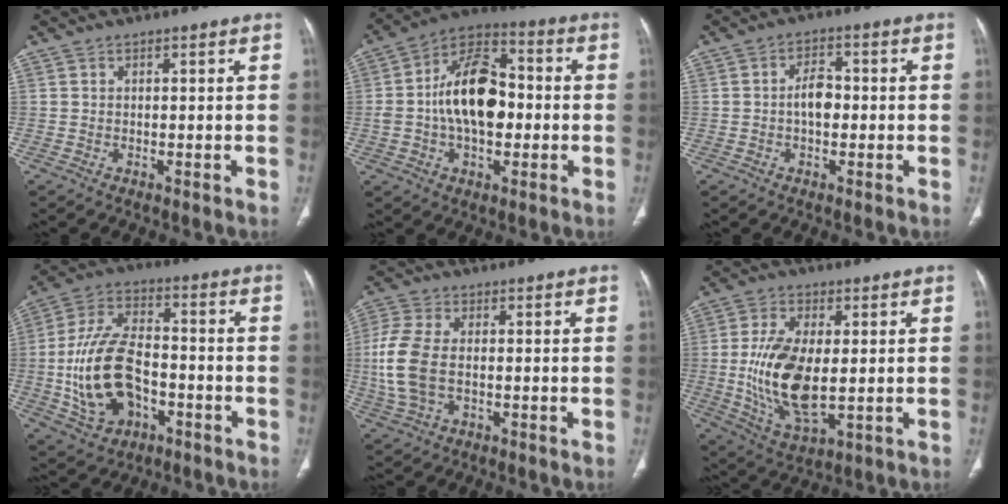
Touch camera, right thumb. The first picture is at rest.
{"total": 17.1, "force": [-0.6, 10.2, 13.6], "torque": [-0.212, 0.034, -0.018]}
{"total": 4.6, "force": [-0.4, 2.8, 3.6], "torque": [-0.051, 0.013, -0.014]}
{"total": 17.3, "force": [-4.2, 10.8, 12.9], "torque": [-0.243, 0.032, -0.072]}
{"total": 10.8, "force": [-0.8, 6.4, 8.7], "torque": [-0.213, 0.008, -0.016]}
{"total": 15.2, "force": [-0.4, 7.5, 13.2], "torque": [-0.257, -0.017, 0.002]}